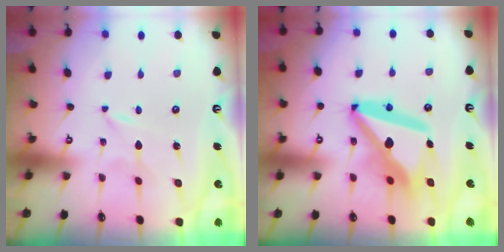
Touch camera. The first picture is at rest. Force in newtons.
{"total": 18.2, "press": 18.1, "slide": 2.4}